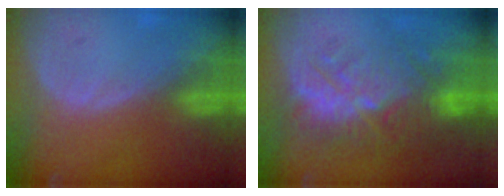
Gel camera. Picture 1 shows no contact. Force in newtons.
{"total": 10.1, "press": 9.7, "slide": 2.8}